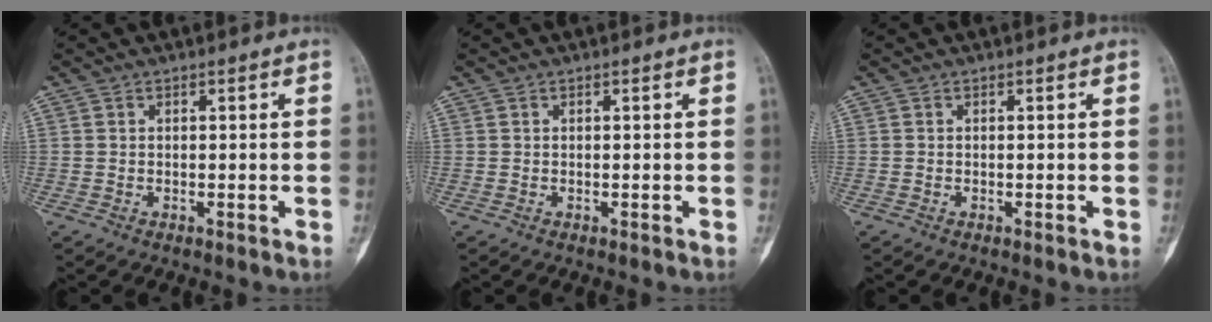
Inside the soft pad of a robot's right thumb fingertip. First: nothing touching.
{"total": 0.0}
{"total": 0.0}